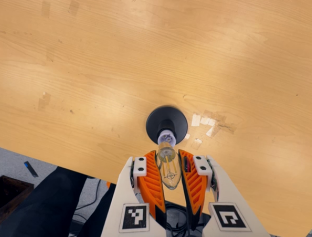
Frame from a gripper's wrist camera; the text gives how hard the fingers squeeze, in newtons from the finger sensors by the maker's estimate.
{"total": 22.9, "left": 26.9, "right": 18.9}